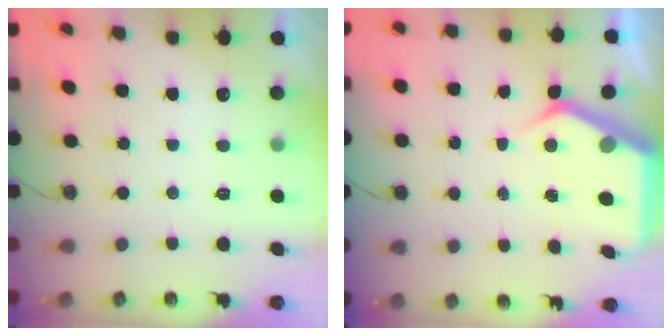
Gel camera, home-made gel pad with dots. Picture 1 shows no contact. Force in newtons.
{"total": 6.0, "press": 6.0, "slide": 0.3}